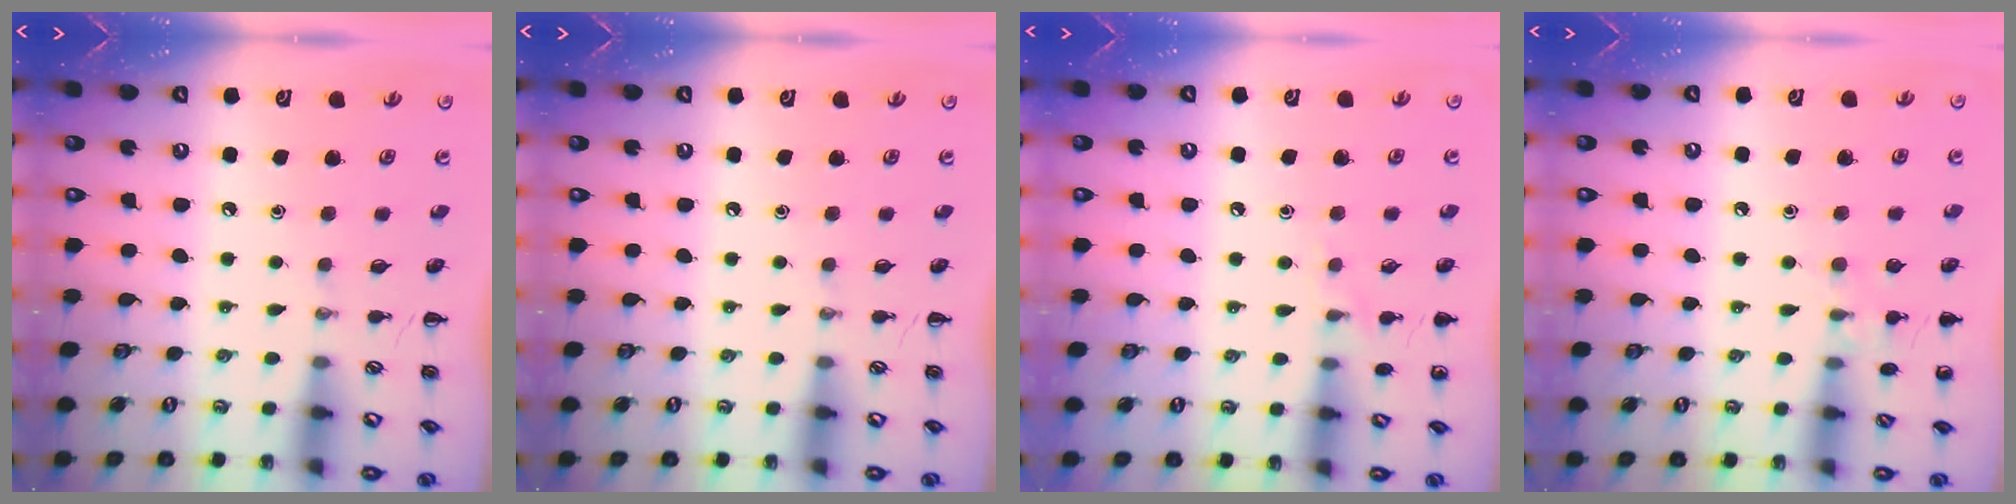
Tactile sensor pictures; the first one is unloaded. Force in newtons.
{"total": 0.0}
{"total": 6.0, "press": 5.7, "slide": 1.9}
{"total": 7.4, "press": 7.1, "slide": 2.2}